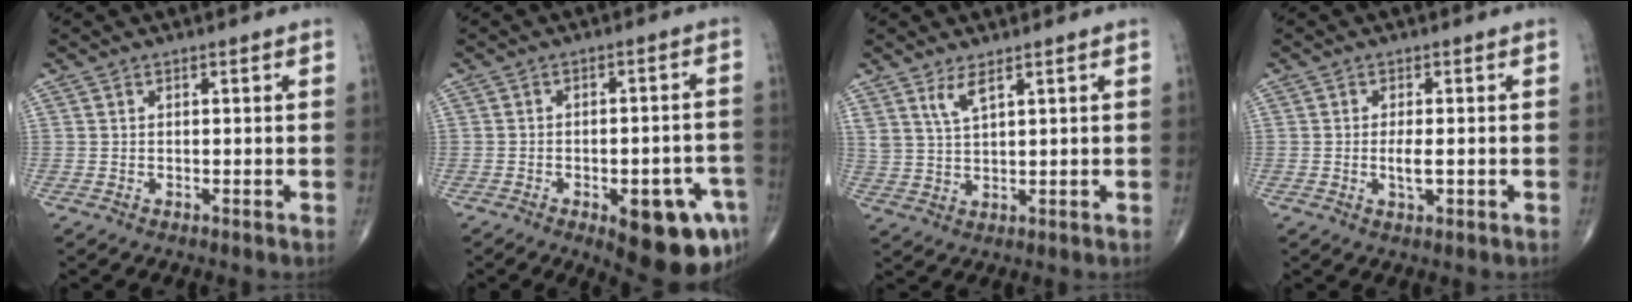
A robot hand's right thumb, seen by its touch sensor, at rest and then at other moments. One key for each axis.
{"total": 14.1, "fx": -6.3, "fy": 5.5, "fz": 11.4, "tx": -0.102, "ty": 0.030, "tz": -0.066}
{"total": 4.0, "fx": 2.5, "fy": 1.0, "fz": 2.9, "tx": -0.062, "ty": -0.017, "tz": 0.056}
{"total": 3.0, "fx": -0.5, "fy": 1.1, "fz": 2.8, "tx": -0.055, "ty": -0.004, "tz": -0.009}